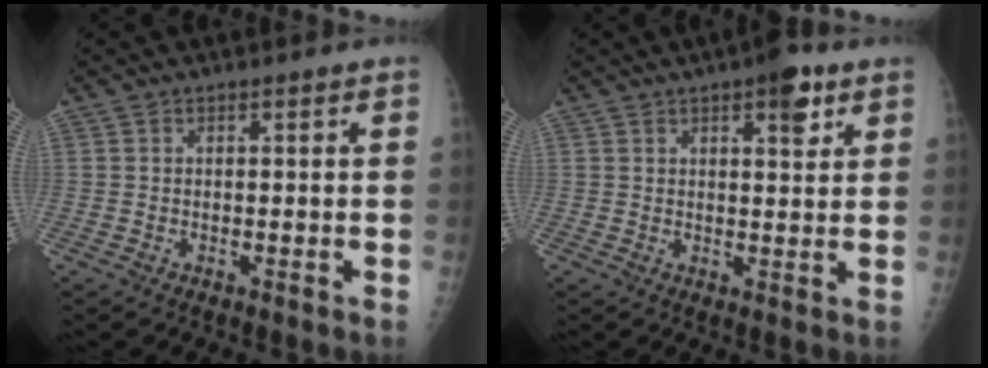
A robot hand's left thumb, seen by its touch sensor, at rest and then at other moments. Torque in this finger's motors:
{"motor_torque": [0.60, 0.46, 0.66, -0.24, 0.01]}